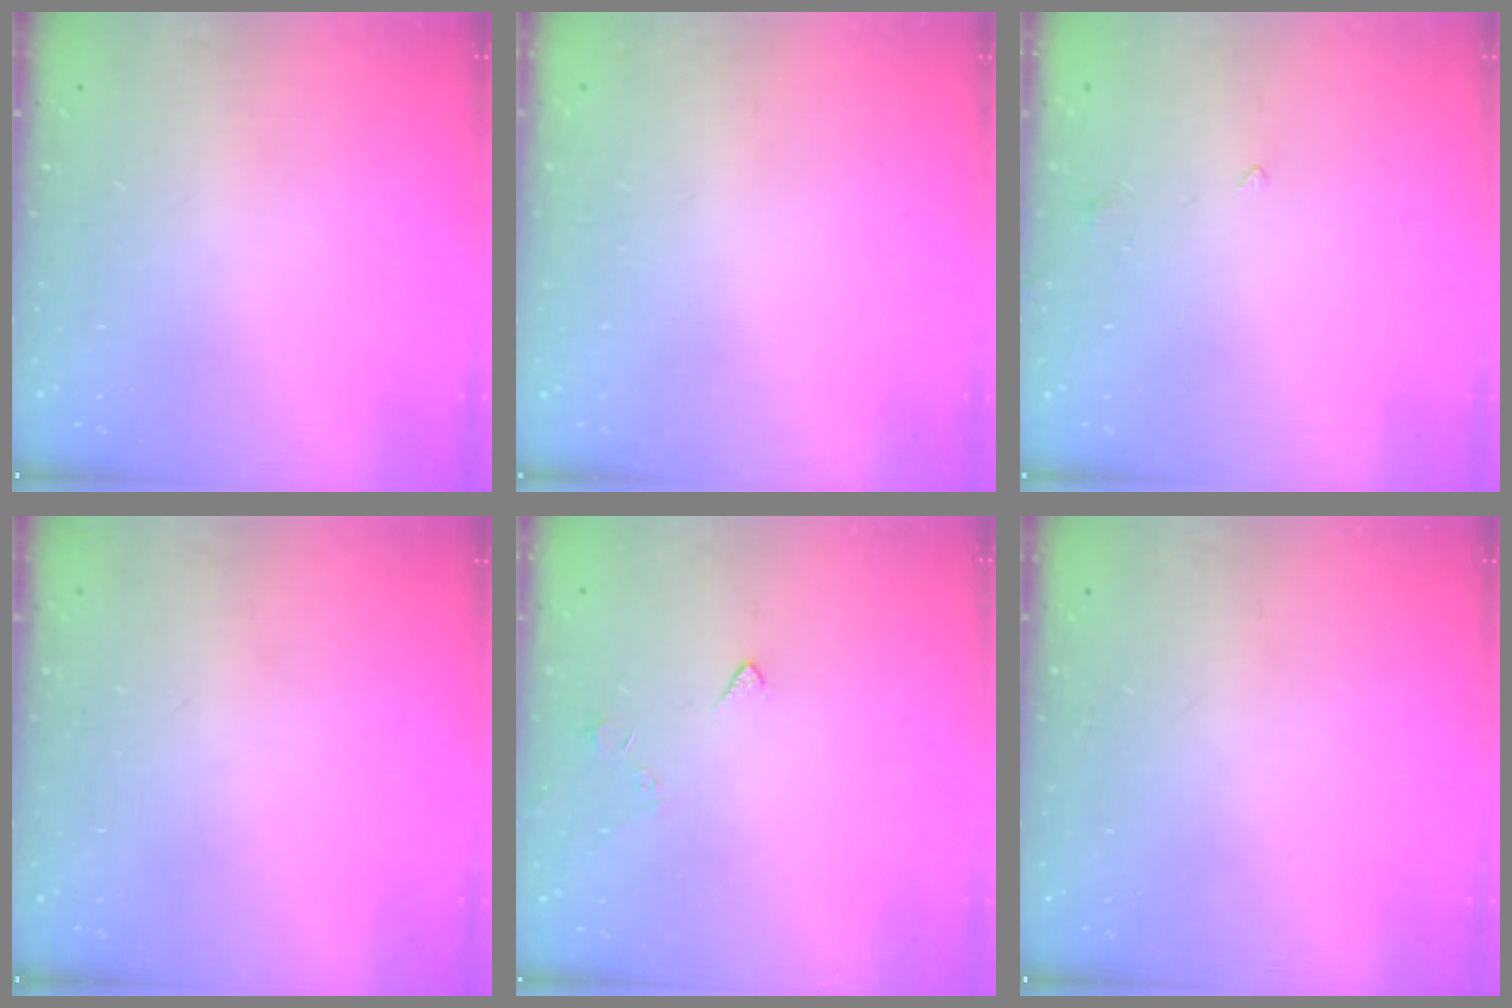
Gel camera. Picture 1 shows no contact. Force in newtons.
{"total": 1.8, "press": 1.8, "slide": 0.1}
{"total": 0.0}
{"total": 0.0}
{"total": 2.7, "press": 2.6, "slide": 0.4}
{"total": 0.0}